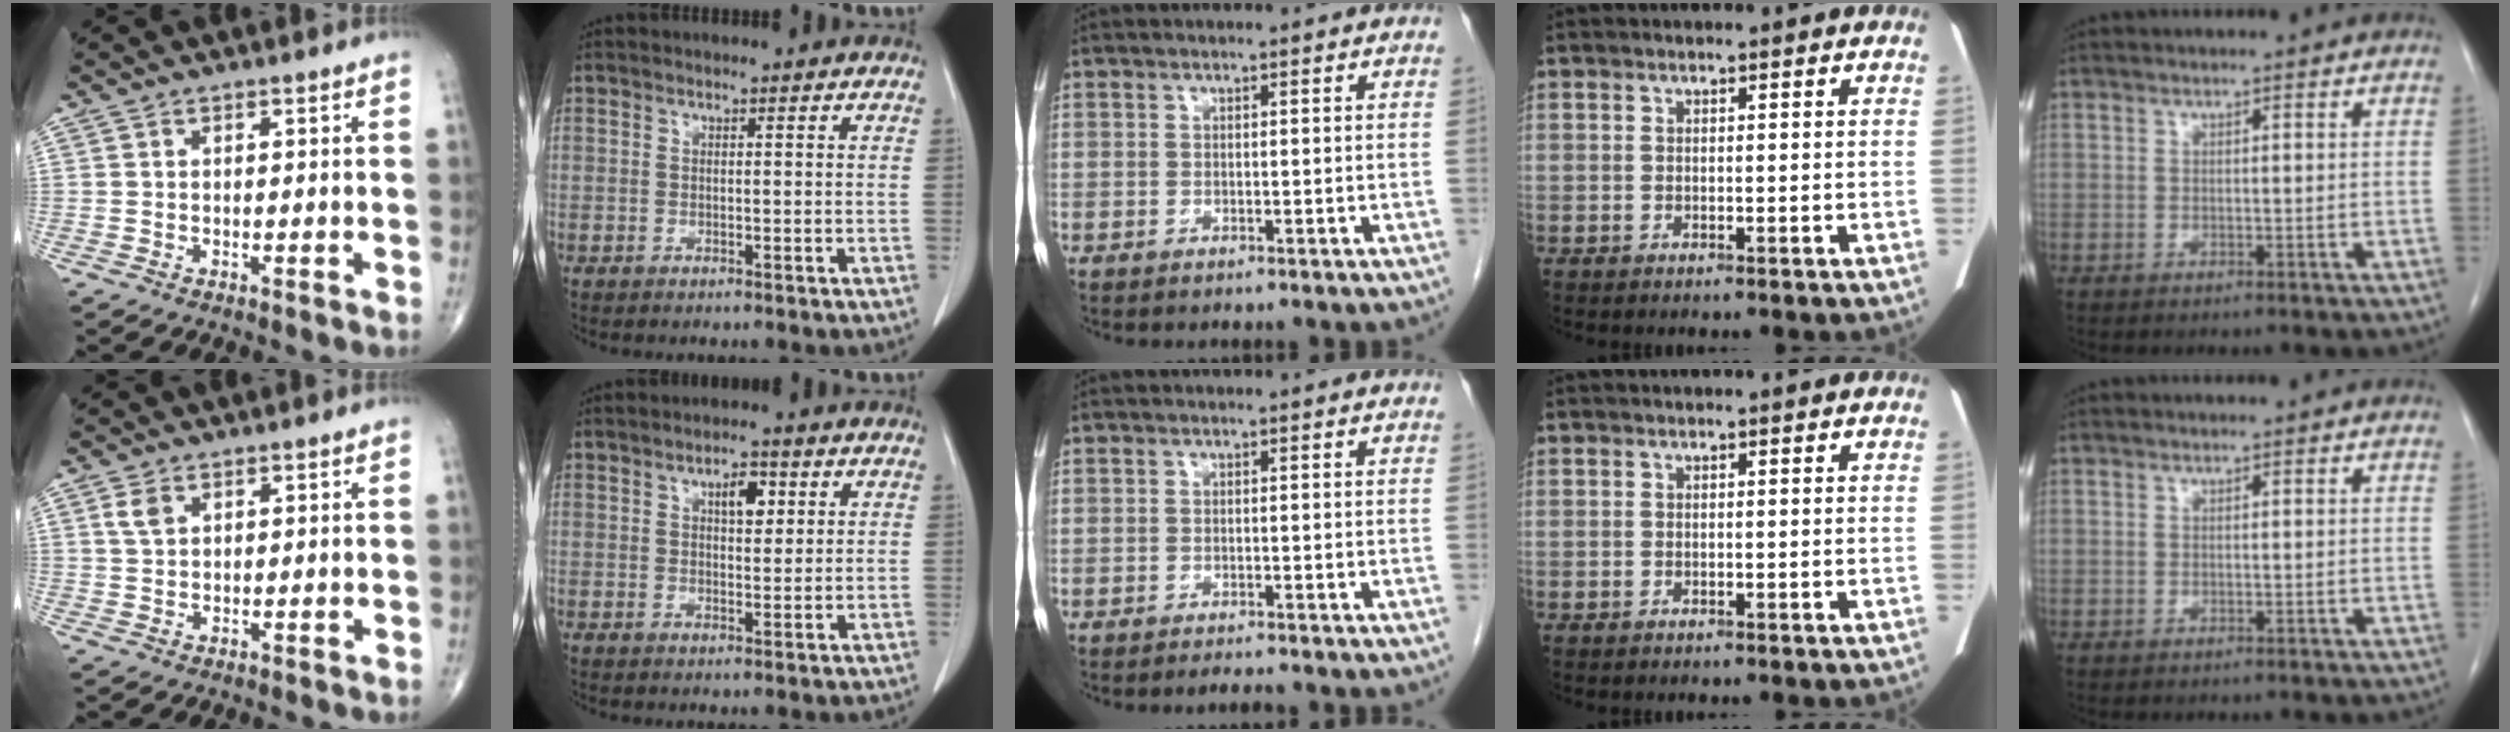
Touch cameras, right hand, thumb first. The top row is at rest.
{"thumb": {"total": 2.8, "force": [1.3, 1.7, 1.7], "torque": [-0.032, 0.001, 0.029]}, "index": {"total": 4.0, "force": [1.6, 1.7, 3.2], "torque": [-0.050, 0.002, 0.023]}, "middle": {"total": 1.3, "force": [-1.3, -0.1, 0.4], "torque": [-0.009, -0.005, -0.017]}}